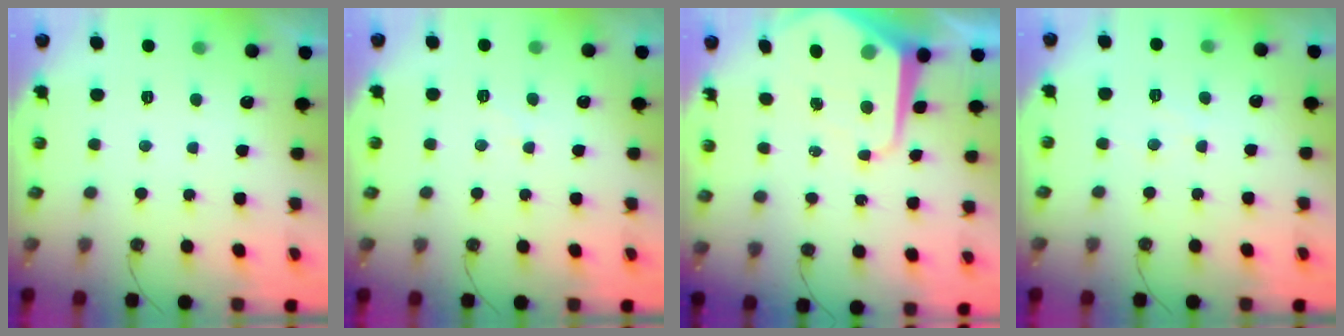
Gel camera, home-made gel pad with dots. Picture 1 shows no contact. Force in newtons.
{"total": 3.8, "press": 3.8, "slide": 0.5}
{"total": 10.6, "press": 10.6, "slide": 0.9}
{"total": 5.2, "press": 5.1, "slide": 0.8}